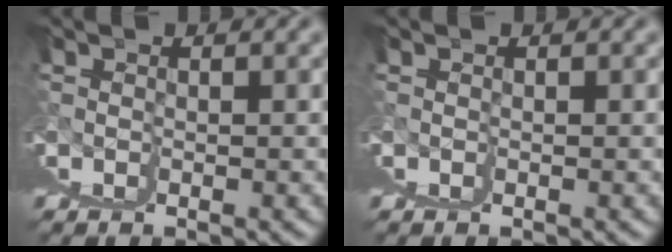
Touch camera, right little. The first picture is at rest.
{"total": 0.0}